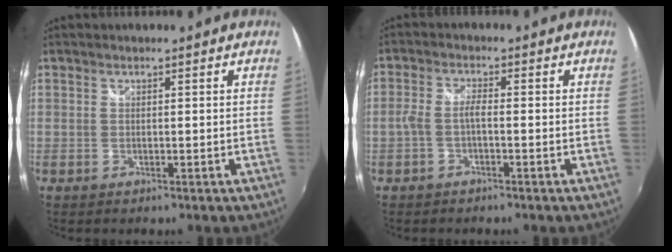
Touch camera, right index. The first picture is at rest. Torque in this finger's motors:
{"motor_torque": [0.46, -0.32, 0.35, 0.07]}